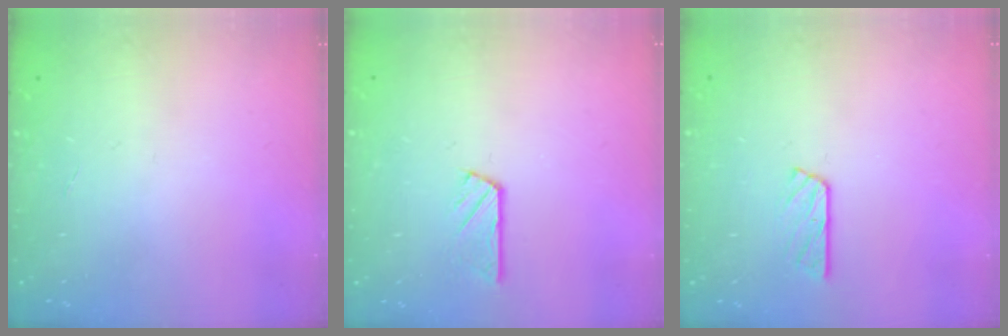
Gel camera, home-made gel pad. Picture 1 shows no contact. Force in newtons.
{"total": 3.5, "press": 3.4, "slide": 0.4}
{"total": 3.6, "press": 3.6, "slide": 0.4}